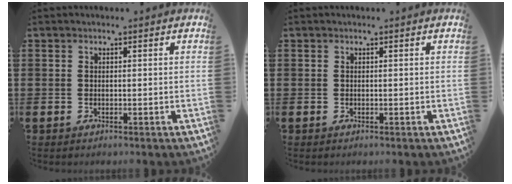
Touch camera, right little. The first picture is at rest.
{"total": 0.0}